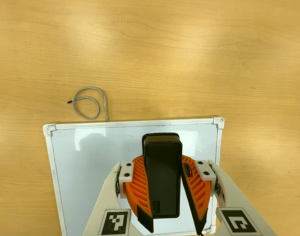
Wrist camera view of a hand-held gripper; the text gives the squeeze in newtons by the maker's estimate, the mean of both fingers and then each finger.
{"total": 11.5, "left": 10.2, "right": 12.7}